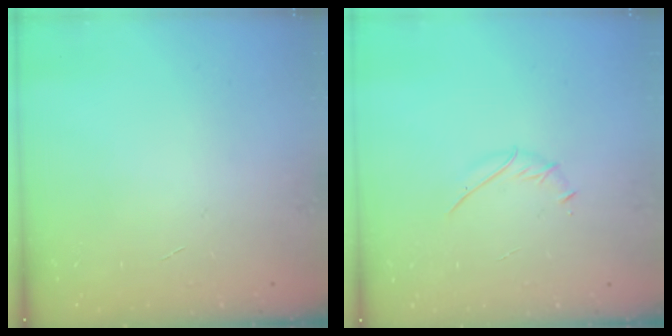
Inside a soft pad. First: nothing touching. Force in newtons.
{"total": 3.3, "press": 3.2, "slide": 0.9}